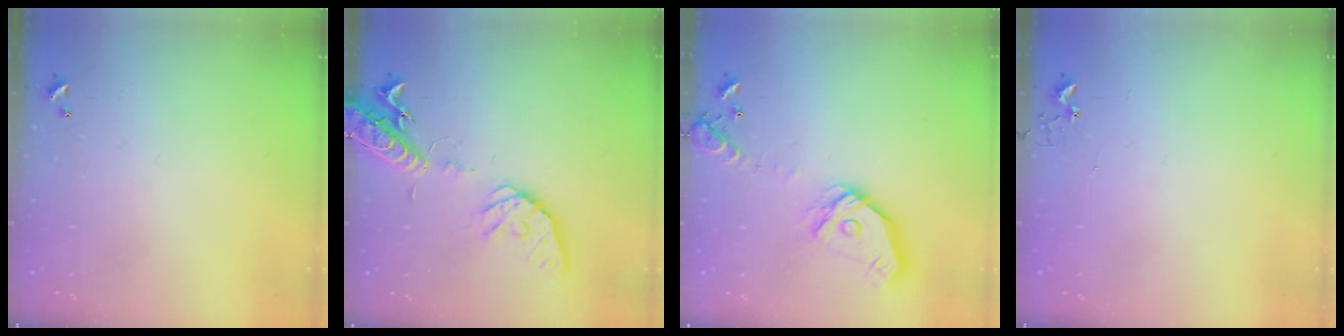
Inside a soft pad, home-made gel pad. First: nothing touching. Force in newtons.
{"total": 16.1, "press": 15.8, "slide": 3.0}
{"total": 15.9, "press": 15.7, "slide": 2.2}
{"total": 4.2, "press": 4.2, "slide": 0.4}